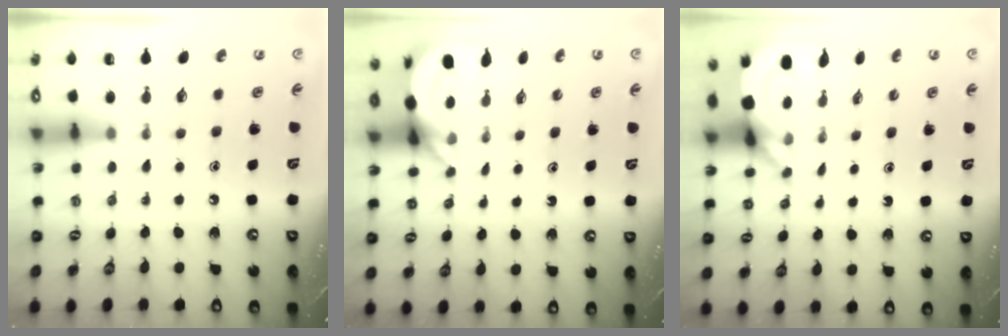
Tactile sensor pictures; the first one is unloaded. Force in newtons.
{"total": 4.4, "press": 4.4, "slide": 0.2}
{"total": 3.9, "press": 3.9, "slide": 0.3}